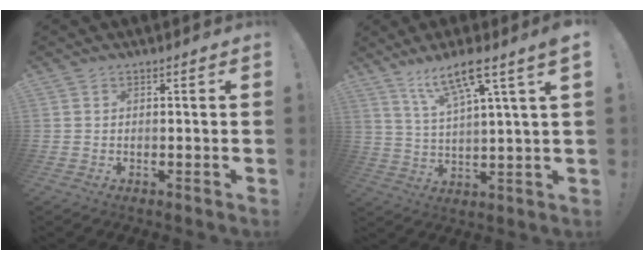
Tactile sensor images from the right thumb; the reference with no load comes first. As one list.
[{"total": 11.8, "force": [7.6, 0.9, 9.0], "torque": [-0.154, -0.035, 0.119]}]